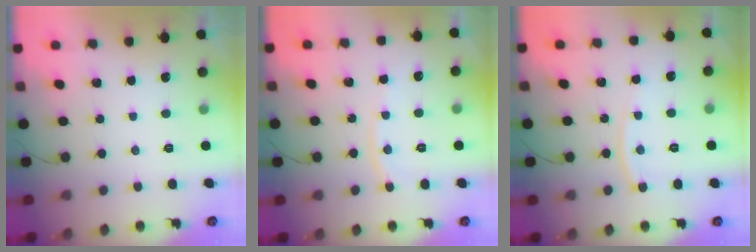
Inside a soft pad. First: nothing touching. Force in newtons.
{"total": 5.3, "press": 5.2, "slide": 0.8}
{"total": 5.4, "press": 5.3, "slide": 0.7}